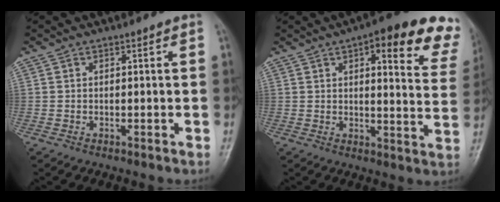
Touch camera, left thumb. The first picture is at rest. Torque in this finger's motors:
{"motor_torque": [0.05, 0.53, 0.35, 0.07, 0.09]}